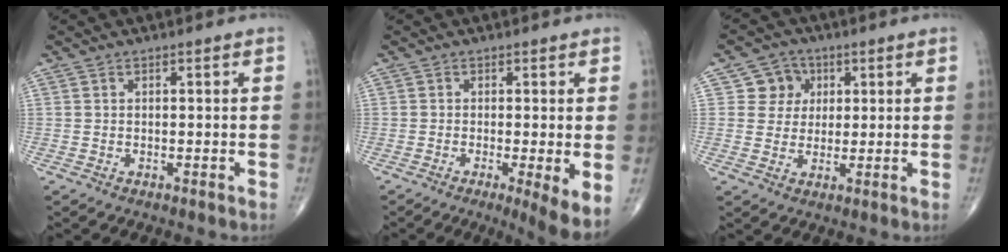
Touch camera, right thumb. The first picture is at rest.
{"total": 5.9, "force": [-1.1, 0.8, 5.7], "torque": [-0.093, -0.020, -0.023]}
{"total": 5.7, "force": [1.7, 5.3, 1.1], "torque": [0.016, 0.002, 0.022]}